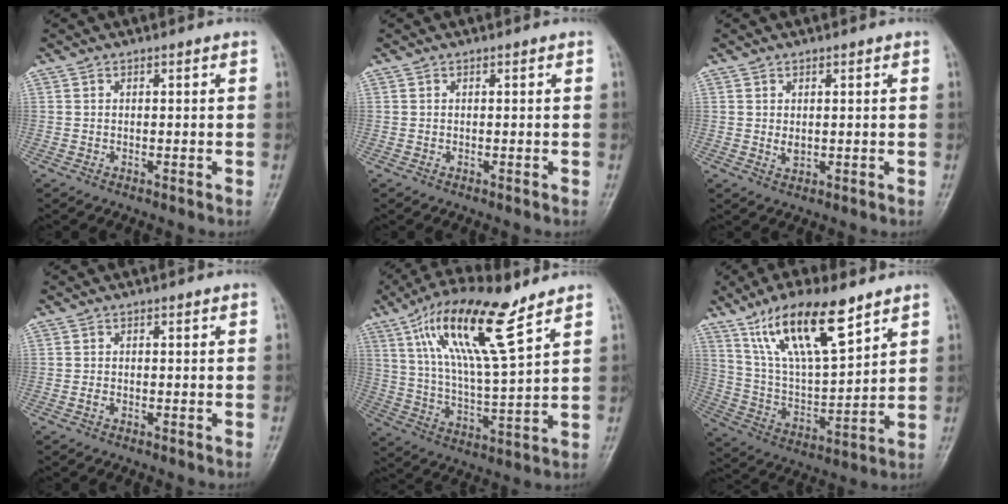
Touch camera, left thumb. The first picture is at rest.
{"total": 0.0}
{"total": 1.8, "force": [0.5, 1.1, 1.3], "torque": [-0.019, -0.006, 0.012]}
{"total": 0.7, "force": [-0.3, 0.5, 0.5], "torque": [-0.009, 0.000, -0.007]}
{"total": 18.0, "force": [10.1, 4.0, 14.4], "torque": [-0.263, -0.034, 0.190]}
{"total": 17.9, "force": [11.0, 5.6, 12.9], "torque": [-0.209, -0.043, 0.215]}